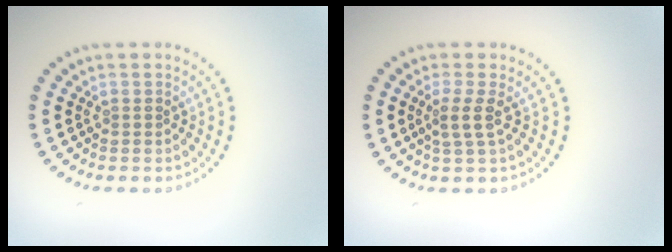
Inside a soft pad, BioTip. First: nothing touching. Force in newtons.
{"total": 2.0, "press": 1.5, "slide": 1.3}